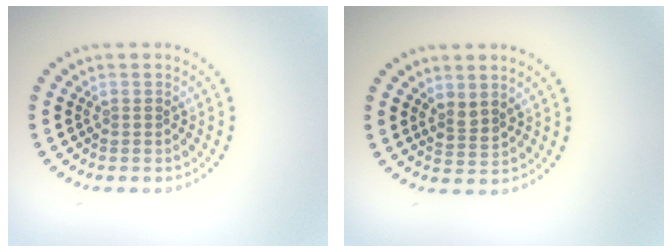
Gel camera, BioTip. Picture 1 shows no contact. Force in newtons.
{"total": 1.6, "press": 1.3, "slide": 1.0}